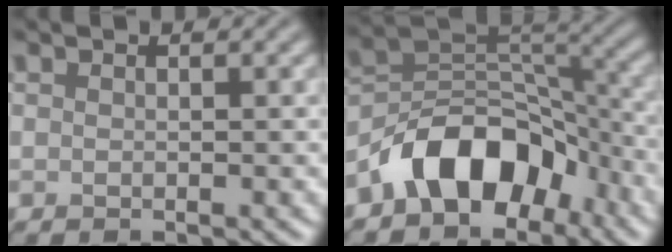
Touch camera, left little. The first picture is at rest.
{"total": 8.6, "force": [-5.2, 5.1, 4.6], "torque": [-0.053, 0.008, -0.099]}